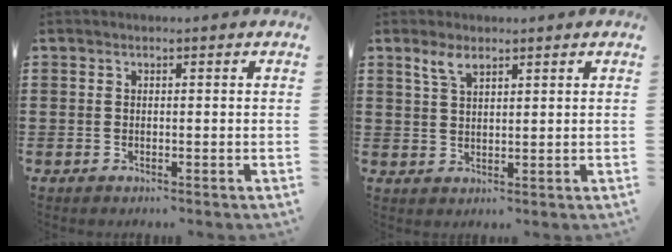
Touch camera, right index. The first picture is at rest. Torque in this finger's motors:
{"motor_torque": [0.30, -0.18, 0.08, 0.07]}